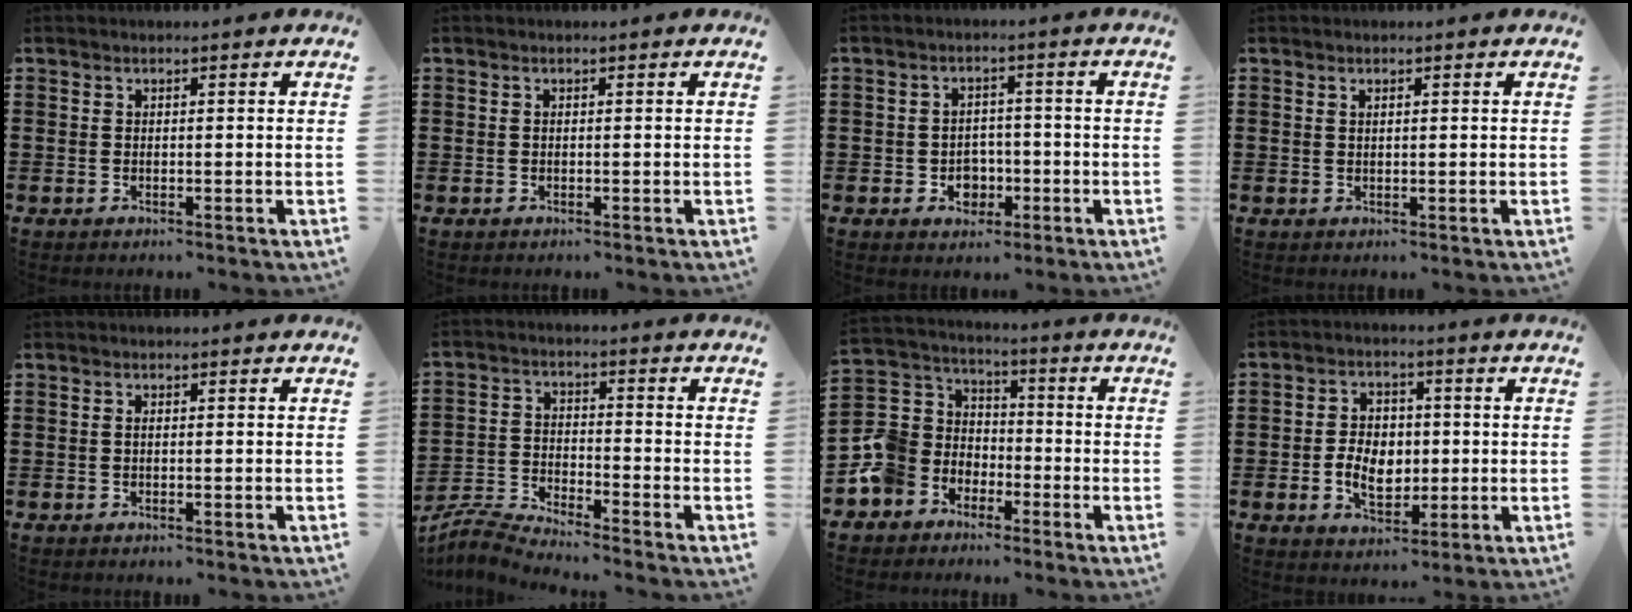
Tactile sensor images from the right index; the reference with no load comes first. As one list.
[{"total": 0.0}, {"total": 3.6, "force": [-1.3, 3.0, 1.5], "torque": [-0.027, 0.000, -0.028]}, {"total": 0.7, "force": [0.3, 0.3, 0.6], "torque": [-0.013, 0.002, 0.006]}, {"total": 0.6, "force": [-0.2, 0.2, 0.5], "torque": [-0.013, -0.003, -0.002]}, {"total": 4.8, "force": [-4.7, -0.1, 0.6], "torque": [-0.036, -0.007, -0.103]}, {"total": 7.8, "force": [-3.4, 7.0, 0.9], "torque": [-0.075, 0.006, -0.074]}, {"total": 6.0, "force": [-0.7, 4.3, 4.2], "torque": [-0.083, 0.005, -0.017]}]